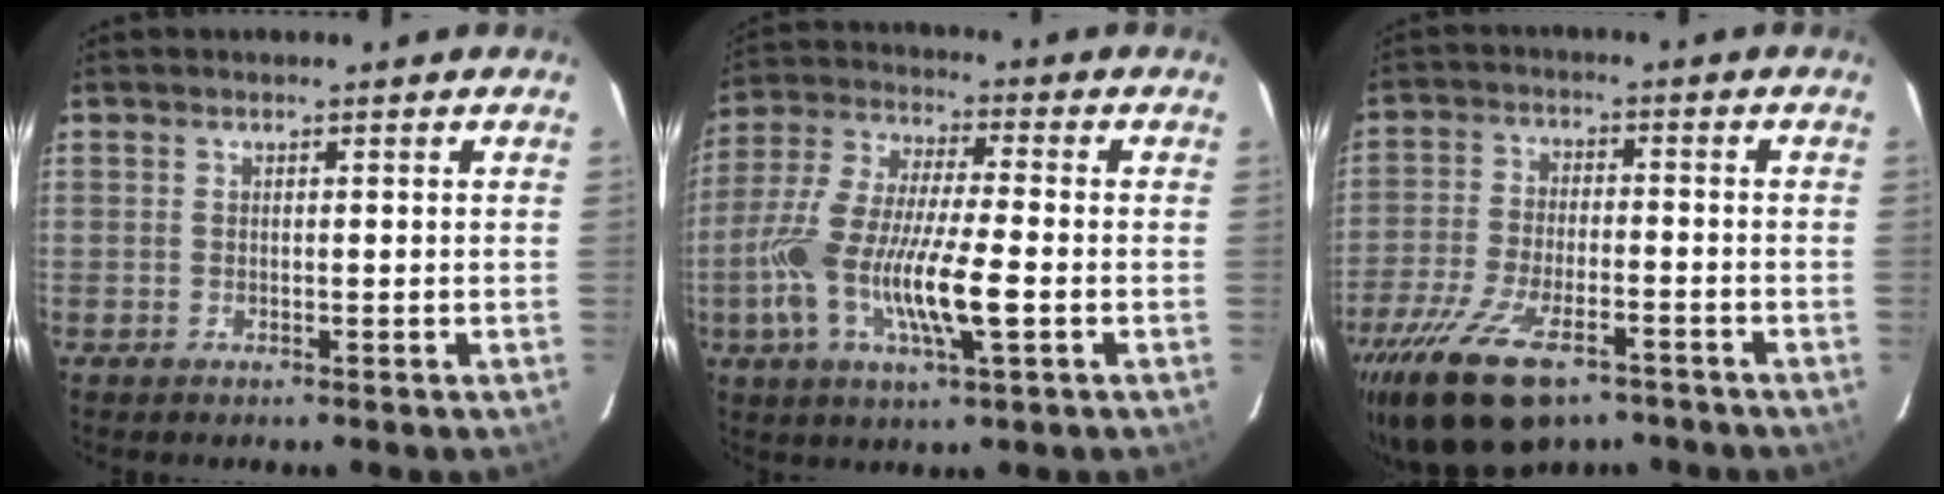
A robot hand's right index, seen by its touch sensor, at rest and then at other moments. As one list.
[{"total": 15.7, "force": [-4.2, 3.3, 14.7], "torque": [-0.300, -0.012, -0.081]}, {"total": 16.8, "force": [-11.2, 7.1, 10.4], "torque": [-0.224, -0.038, -0.197]}]